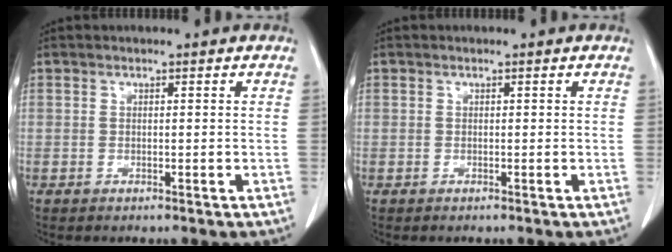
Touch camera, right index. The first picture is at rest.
{"total": 0.0}